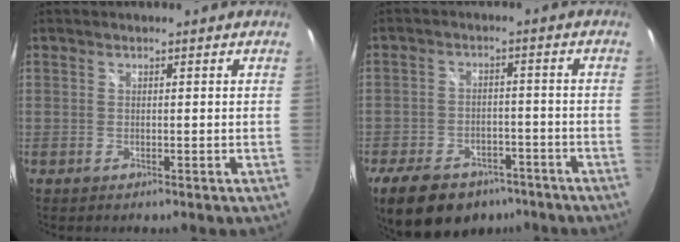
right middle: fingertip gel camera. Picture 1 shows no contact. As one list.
[{"total": 15.4, "force": [-10.8, 8.4, 7.2], "torque": [-0.170, -0.003, -0.156]}]